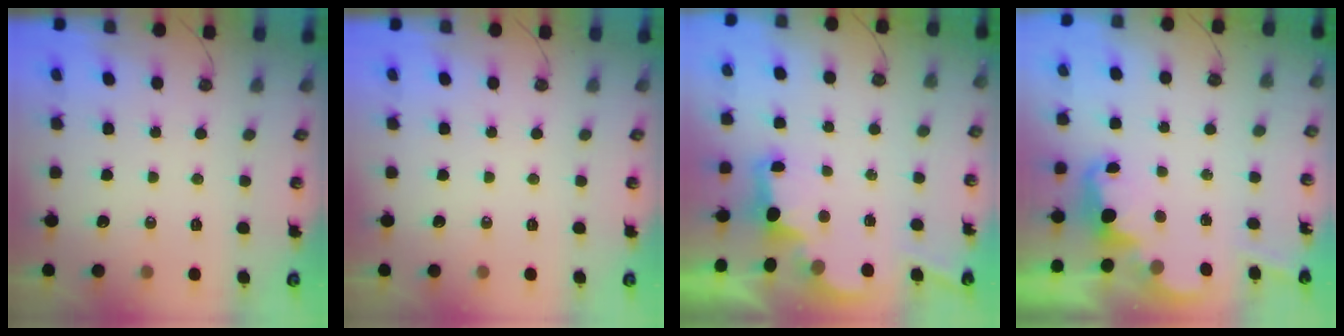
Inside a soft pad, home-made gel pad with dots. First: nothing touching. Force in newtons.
{"total": 0.0}
{"total": 2.8, "press": 2.6, "slide": 0.9}
{"total": 2.3, "press": 2.2, "slide": 0.5}